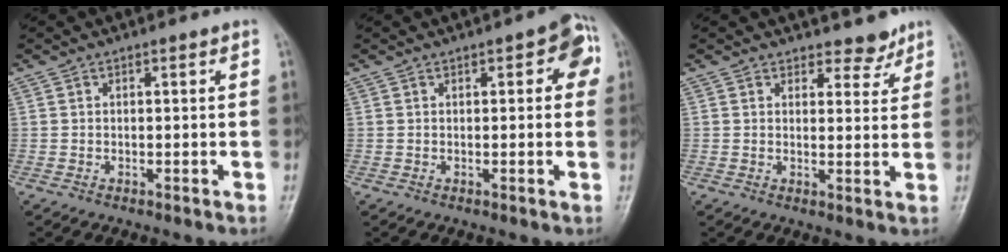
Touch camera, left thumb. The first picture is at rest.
{"total": 5.4, "force": [1.5, 2.4, 4.6], "torque": [-0.031, 0.008, 0.008]}
{"total": 3.9, "force": [3.3, 1.9, 0.7], "torque": [0.014, -0.027, 0.043]}